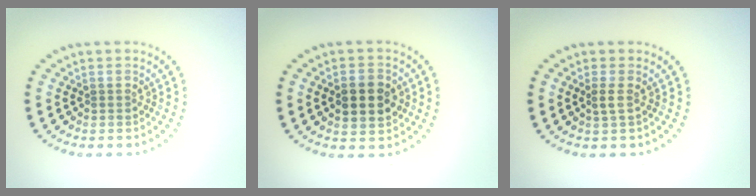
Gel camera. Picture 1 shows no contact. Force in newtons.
{"total": 4.4, "press": 4.4, "slide": 0.2}
{"total": 0.8, "press": 0.7, "slide": 0.3}